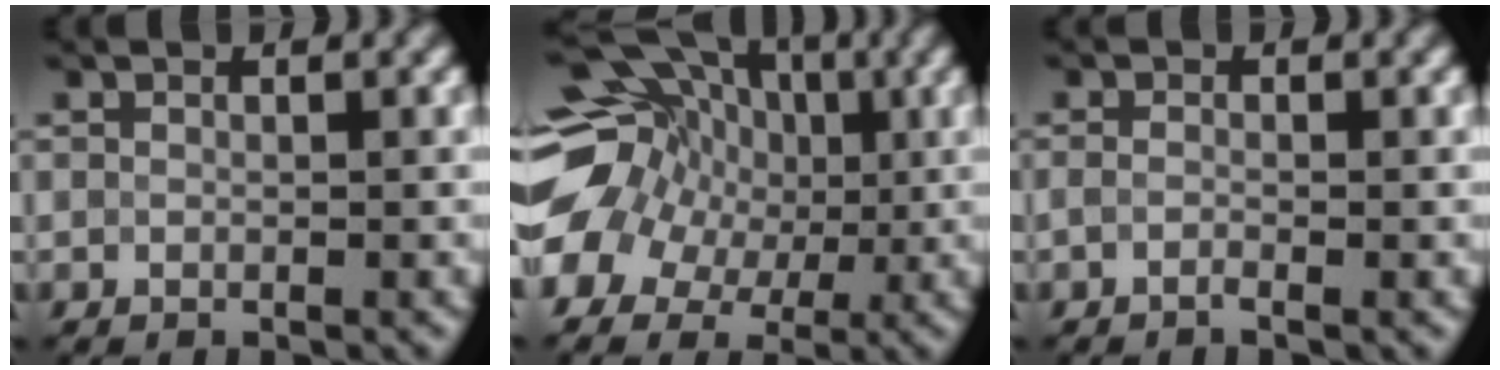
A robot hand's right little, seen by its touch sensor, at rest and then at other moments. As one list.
[{"total": 15.9, "force": [1.1, 13.0, 9.2], "torque": [-0.180, 0.039, 0.004]}, {"total": 1.1, "force": [-1.0, 0.0, 0.5], "torque": [-0.004, -0.002, -0.015]}]